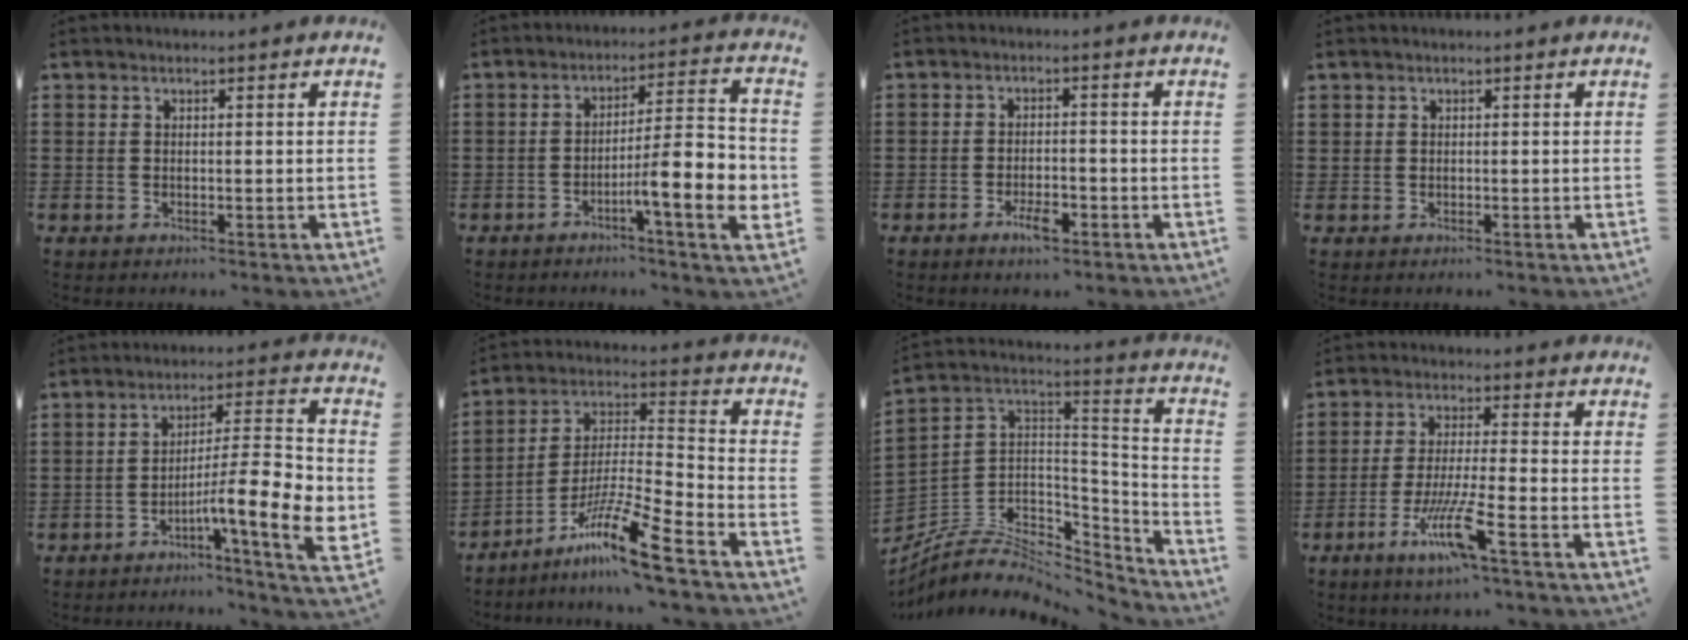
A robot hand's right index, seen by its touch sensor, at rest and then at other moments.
{"total": 10.5, "force": [-3.3, 1.9, 9.7], "torque": [-0.139, -0.011, -0.061]}
{"total": 3.5, "force": [-2.0, 1.2, 2.7], "torque": [-0.051, 0.001, -0.038]}
{"total": 0.6, "force": [0.1, 0.5, 0.0], "torque": [-0.002, 0.005, 0.002]}
{"total": 12.3, "force": [-4.0, 2.4, 11.4], "torque": [-0.167, -0.011, -0.073]}
{"total": 12.7, "force": [-9.3, 0.2, 8.6], "torque": [-0.156, 0.011, -0.178]}
{"total": 6.8, "force": [-4.4, 4.5, 2.5], "torque": [-0.064, -0.005, -0.081]}
{"total": 8.9, "force": [-4.8, 0.8, 7.5], "torque": [-0.159, -0.013, -0.092]}